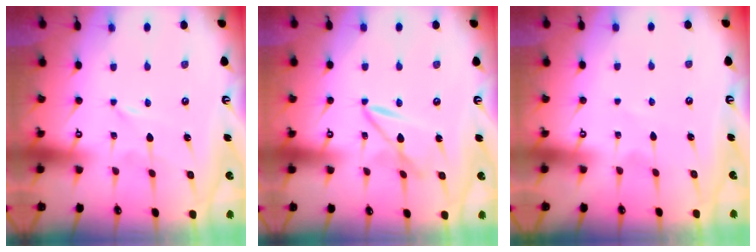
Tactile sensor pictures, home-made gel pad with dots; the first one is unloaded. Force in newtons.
{"total": 6.0, "press": 6.0, "slide": 0.3}
{"total": 1.8, "press": 1.7, "slide": 0.3}